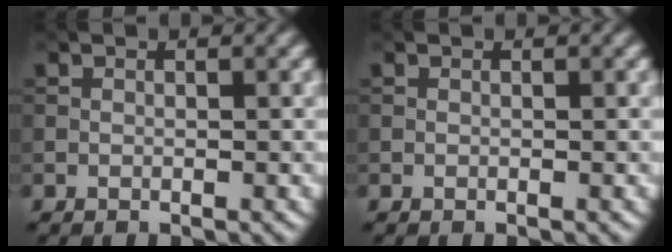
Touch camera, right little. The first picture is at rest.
{"total": 0.0}